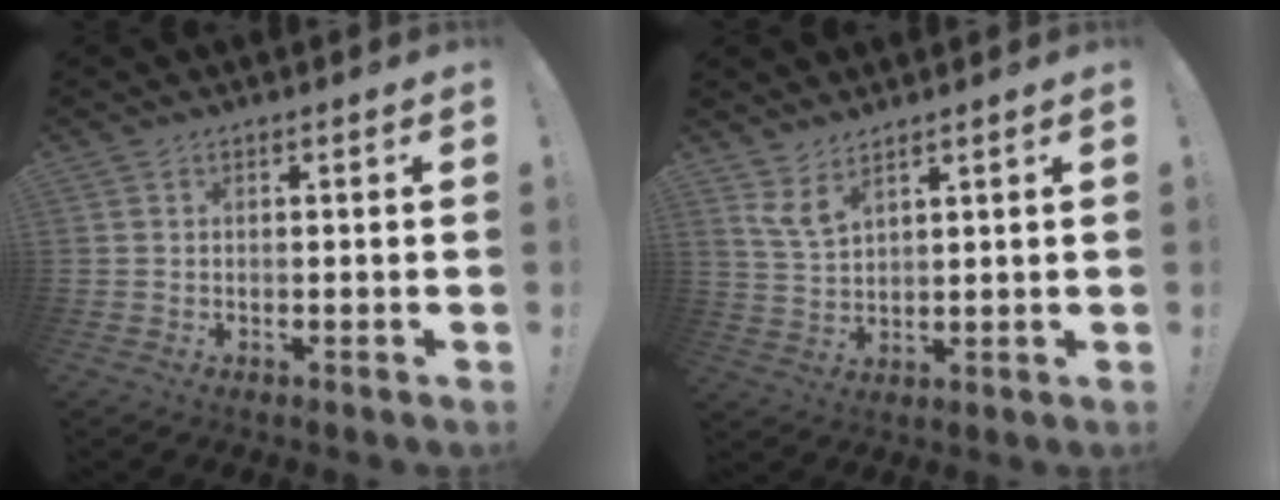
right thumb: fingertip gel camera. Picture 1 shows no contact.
{"total": 6.1, "force": [4.4, 2.3, 3.6], "torque": [-0.069, -0.023, 0.084]}